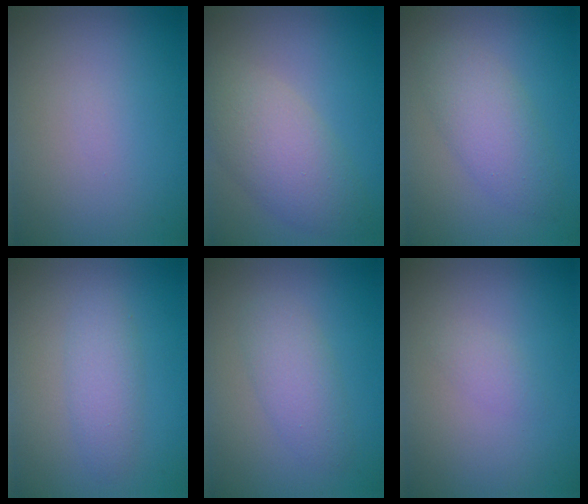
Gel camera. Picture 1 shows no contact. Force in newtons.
{"total": 5.5, "press": 5.4, "slide": 0.5}
{"total": 3.8, "press": 3.8, "slide": 0.1}
{"total": 2.3, "press": 2.3, "slide": 0.1}
{"total": 2.8, "press": 2.8, "slide": 0.1}
{"total": 1.0, "press": 1.0, "slide": 0.0}